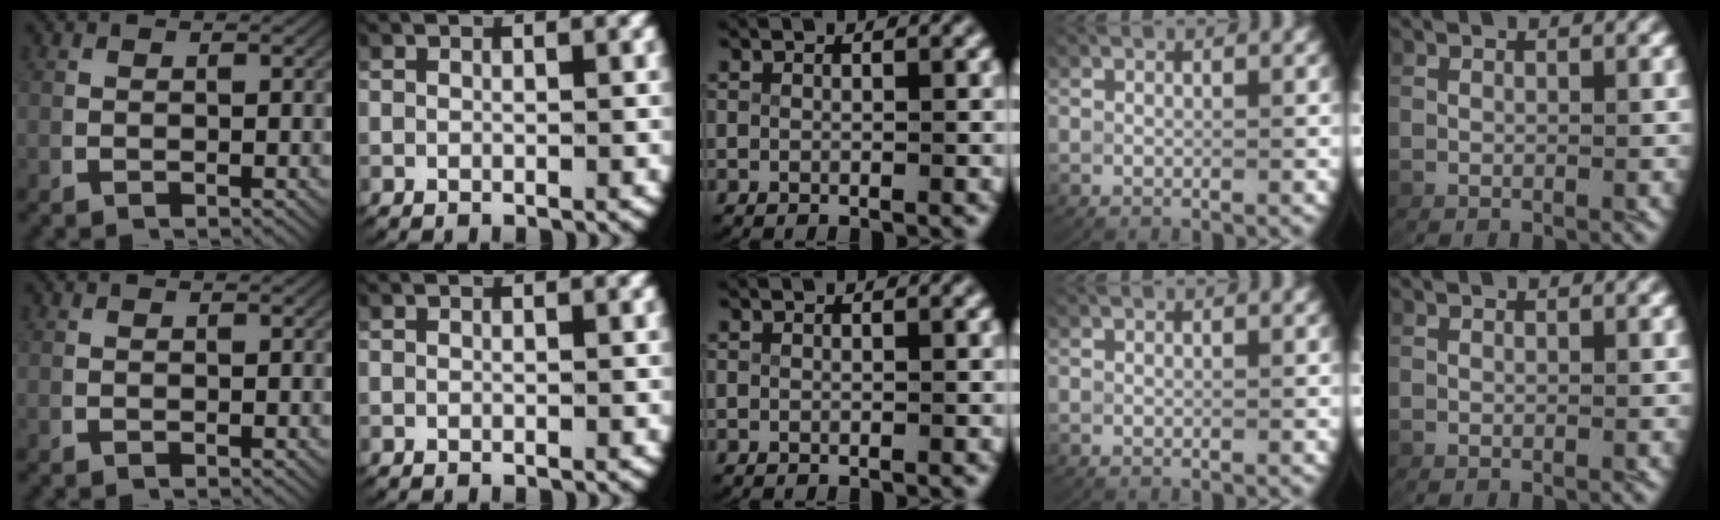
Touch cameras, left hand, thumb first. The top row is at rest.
{}